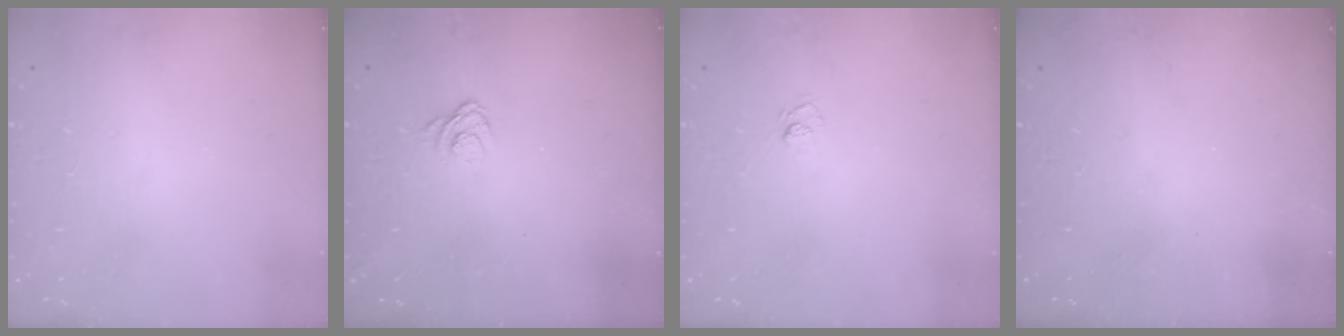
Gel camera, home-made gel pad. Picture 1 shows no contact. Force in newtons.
{"total": 5.1, "press": 4.9, "slide": 1.3}
{"total": 4.5, "press": 4.3, "slide": 1.2}
{"total": 2.3, "press": 2.2, "slide": 0.8}